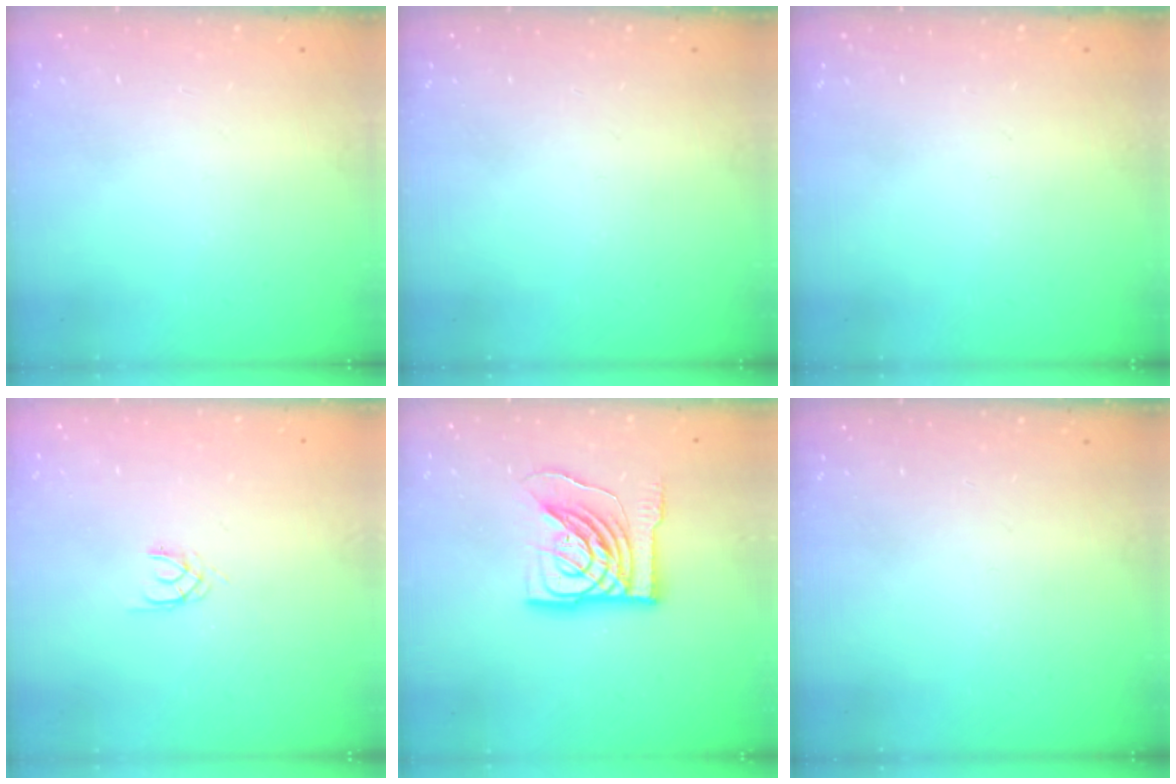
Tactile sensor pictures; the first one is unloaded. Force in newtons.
{"total": 0.0}
{"total": 0.0}
{"total": 1.3, "press": 1.2, "slide": 0.3}
{"total": 15.9, "press": 15.7, "slide": 1.9}
{"total": 0.0}